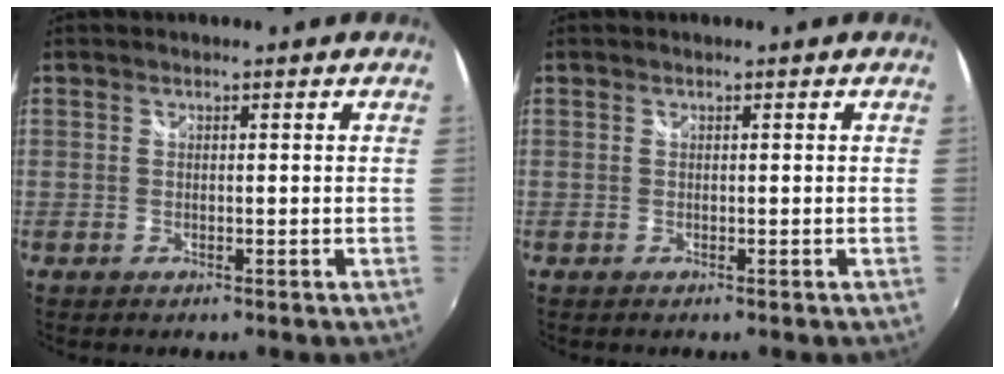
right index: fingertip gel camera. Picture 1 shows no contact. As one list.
[{"total": 0.0}]